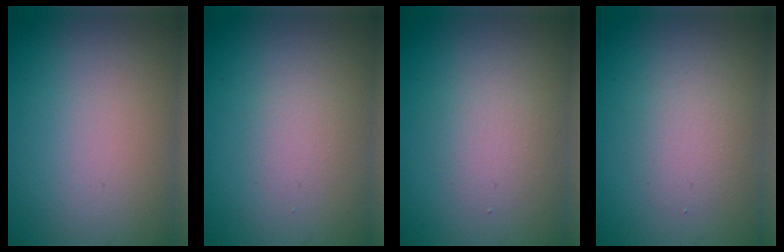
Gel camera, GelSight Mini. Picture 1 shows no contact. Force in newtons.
{"total": 1.3, "press": 1.3, "slide": 0.1}
{"total": 2.2, "press": 2.2, "slide": 0.1}
{"total": 2.4, "press": 2.4, "slide": 0.1}